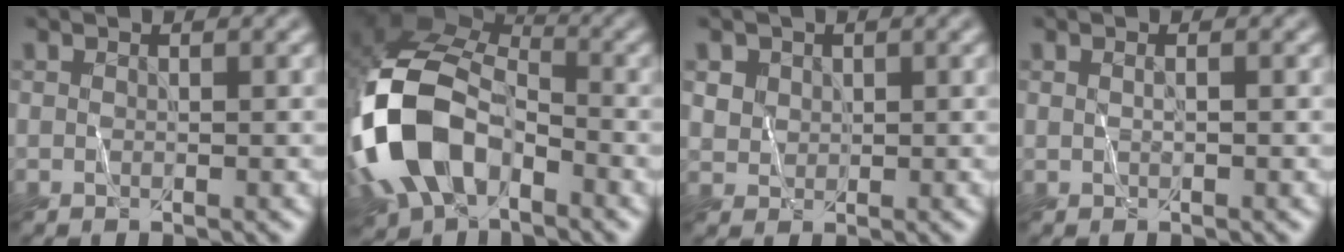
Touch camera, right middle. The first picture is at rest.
{"total": 11.7, "force": [-4.2, 7.4, 8.1], "torque": [-0.182, 0.003, -0.081]}
{"total": 1.8, "force": [0.8, 1.6, 0.3], "torque": [-0.014, 0.002, 0.036]}
{"total": 0.0}